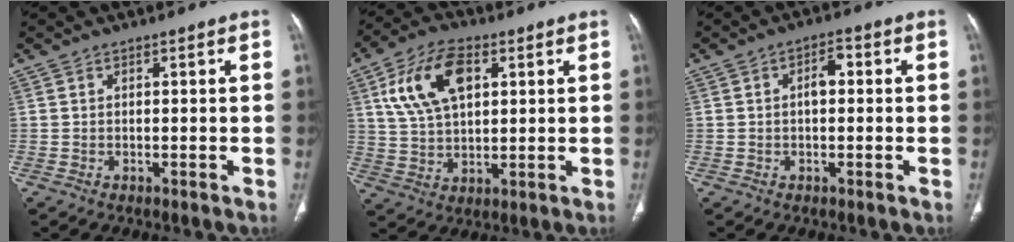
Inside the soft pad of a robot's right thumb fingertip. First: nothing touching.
{"total": 13.3, "force": [4.6, 7.5, 10.0], "torque": [-0.181, 0.000, 0.088]}
{"total": 3.4, "force": [0.3, 1.9, 2.8], "torque": [-0.038, 0.012, 0.000]}